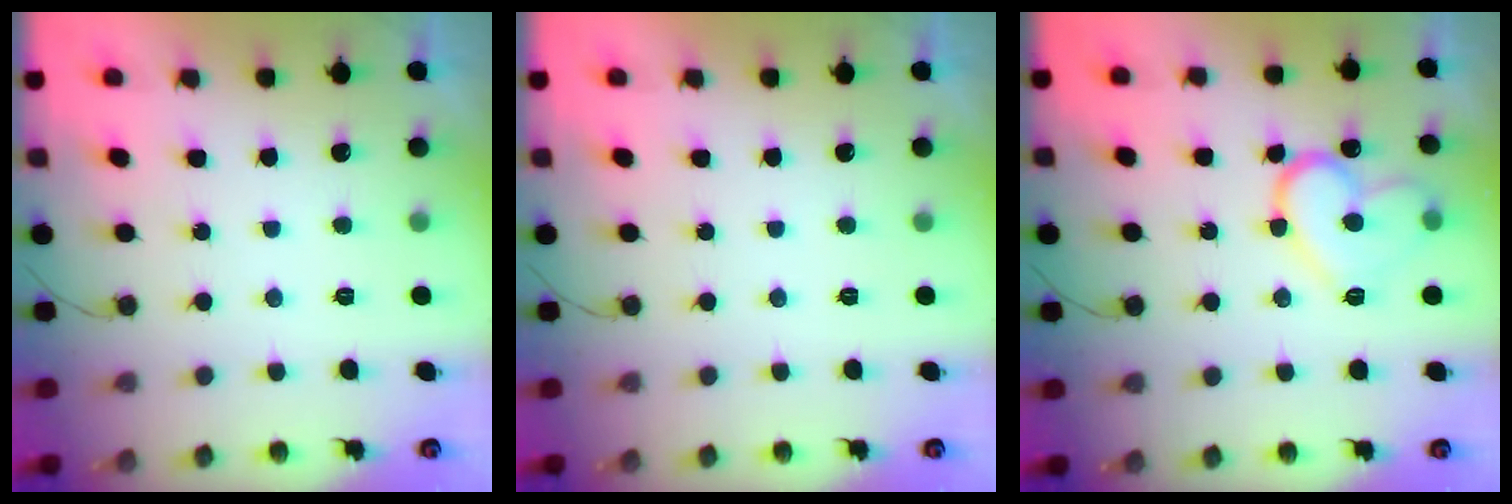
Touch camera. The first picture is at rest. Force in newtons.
{"total": 0.0}
{"total": 14.6, "press": 14.6, "slide": 1.2}